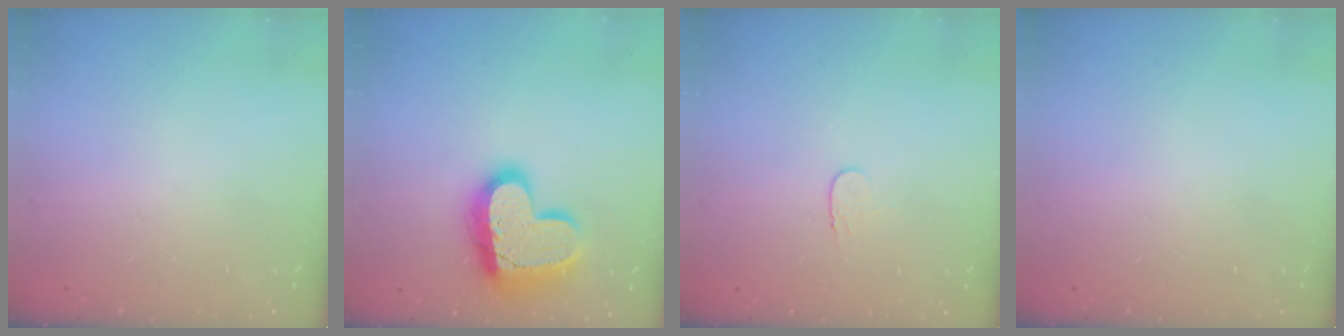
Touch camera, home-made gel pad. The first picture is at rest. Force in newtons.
{"total": 19.1, "press": 19.0, "slide": 1.8}
{"total": 3.6, "press": 3.6, "slide": 0.4}
{"total": 0.0}